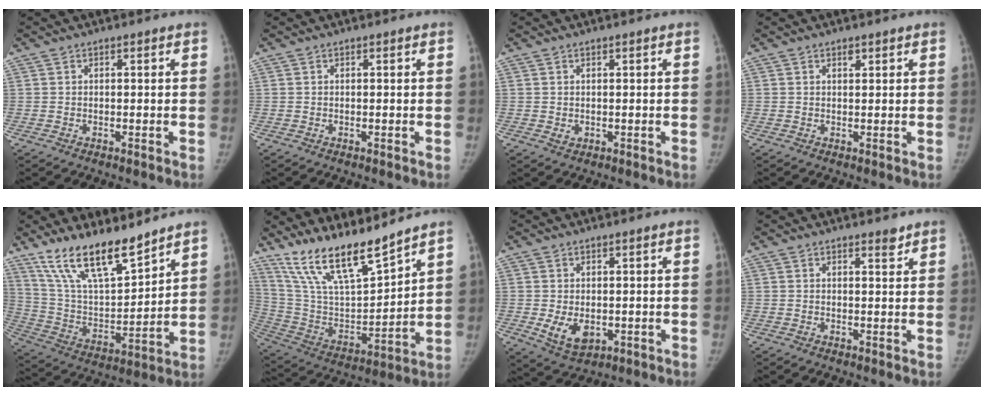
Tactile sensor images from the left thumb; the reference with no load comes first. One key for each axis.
{"total": 0.0}
{"total": 1.1, "fx": 0.1, "fy": 0.9, "fz": 0.6, "tx": -0.007, "ty": -0.002, "tz": 0.008}
{"total": 1.0, "fx": 0.7, "fy": 0.5, "fz": 0.5, "tx": -0.004, "ty": -0.005, "tz": 0.011}
{"total": 17.7, "fx": 13.5, "fy": 5.3, "fz": 10.2, "tx": -0.148, "ty": -0.070, "tz": 0.257}
{"total": 17.6, "fx": 14.7, "fy": 3.1, "fz": 9.1, "tx": -0.146, "ty": -0.078, "tz": 0.286}
{"total": 5.9, "fx": -0.9, "fy": 4.0, "fz": 4.3, "tx": -0.063, "ty": -0.013, "tz": 0.000}
{"total": 1.5, "fx": 1.3, "fy": 0.4, "fz": 0.6, "tx": -0.002, "ty": -0.011, "tz": 0.018}